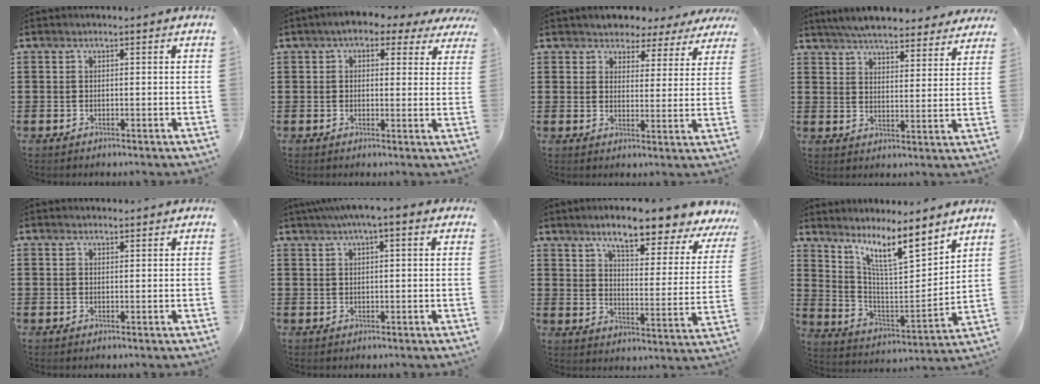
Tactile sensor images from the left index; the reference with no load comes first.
{"total": 4.0, "force": [2.8, 1.7, 2.3], "torque": [-0.048, 0.000, 0.045]}
{"total": 3.6, "force": [3.3, 1.5, -0.2], "torque": [-0.020, -0.013, 0.056]}
{"total": 5.8, "force": [5.6, 0.2, 1.4], "torque": [-0.050, -0.024, 0.102]}
{"total": 0.8, "force": [0.7, 0.2, 0.1], "torque": [-0.004, 0.000, 0.014]}
{"total": 3.3, "force": [1.7, 0.6, 2.7], "torque": [-0.055, 0.005, 0.031]}
{"total": 8.8, "force": [7.3, 0.9, 4.8], "torque": [-0.100, -0.046, 0.115]}
{"total": 9.9, "force": [7.7, 1.1, 6.2], "torque": [-0.139, -0.044, 0.130]}